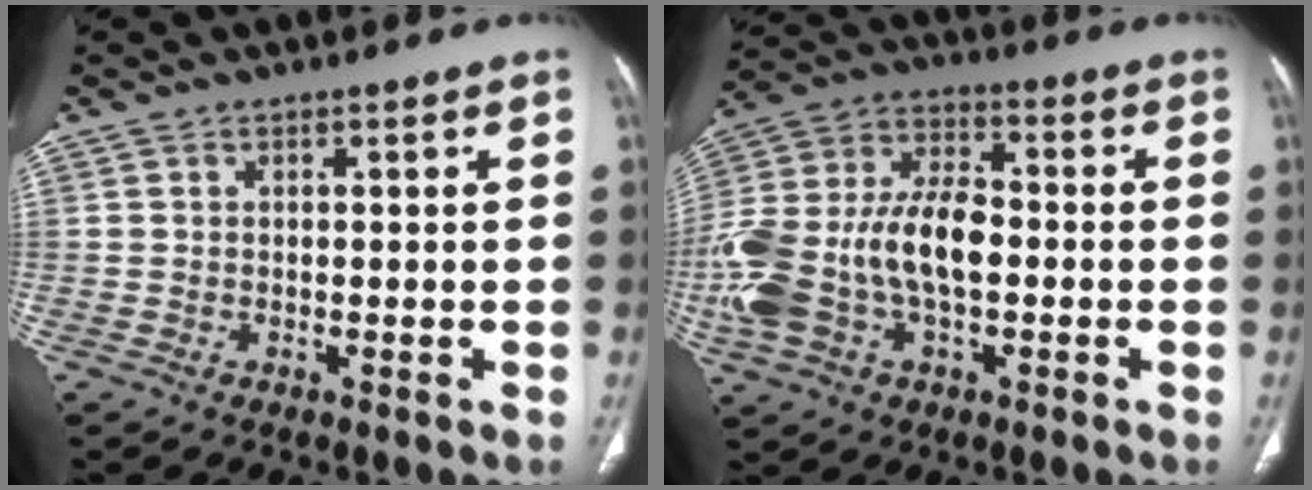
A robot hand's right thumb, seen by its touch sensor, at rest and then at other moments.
{"total": 21.2, "force": [-3.1, 12.4, 16.9], "torque": [-0.370, 0.029, -0.055]}